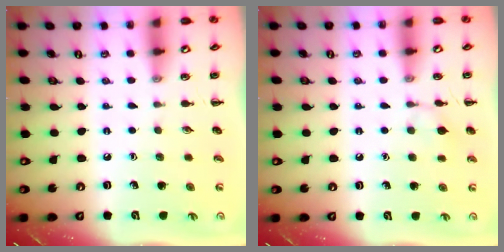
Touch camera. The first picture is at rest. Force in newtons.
{"total": 6.7, "press": 6.6, "slide": 1.4}